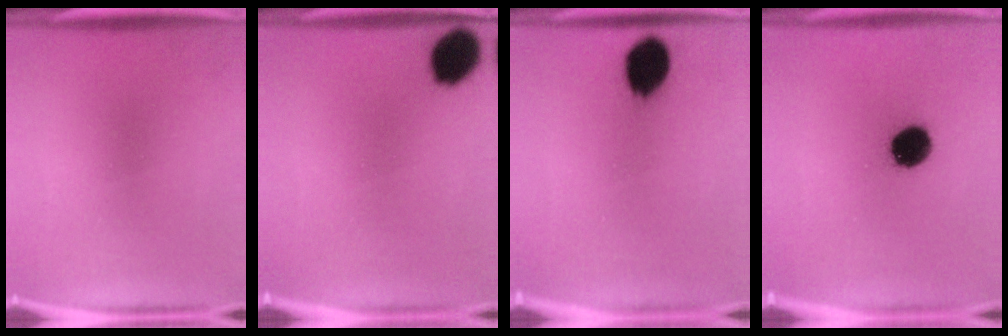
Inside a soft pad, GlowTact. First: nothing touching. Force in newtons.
{"total": 9.7}
{"total": 10.1}
{"total": 10.3}